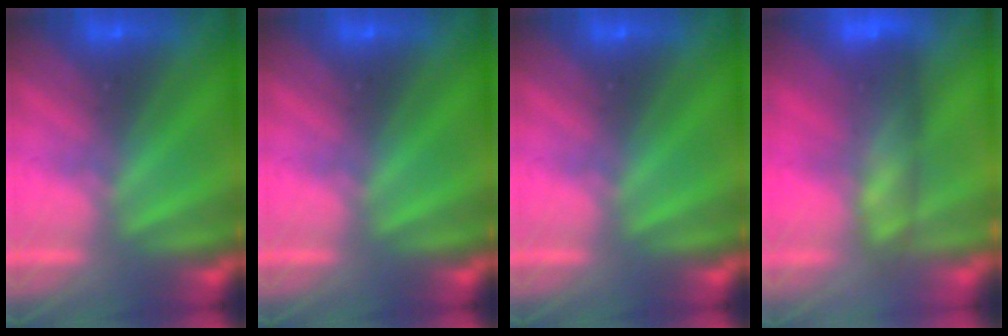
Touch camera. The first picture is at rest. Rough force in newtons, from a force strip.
{"total": 0.0}
{"total": 0.0}
{"total": 6.9}